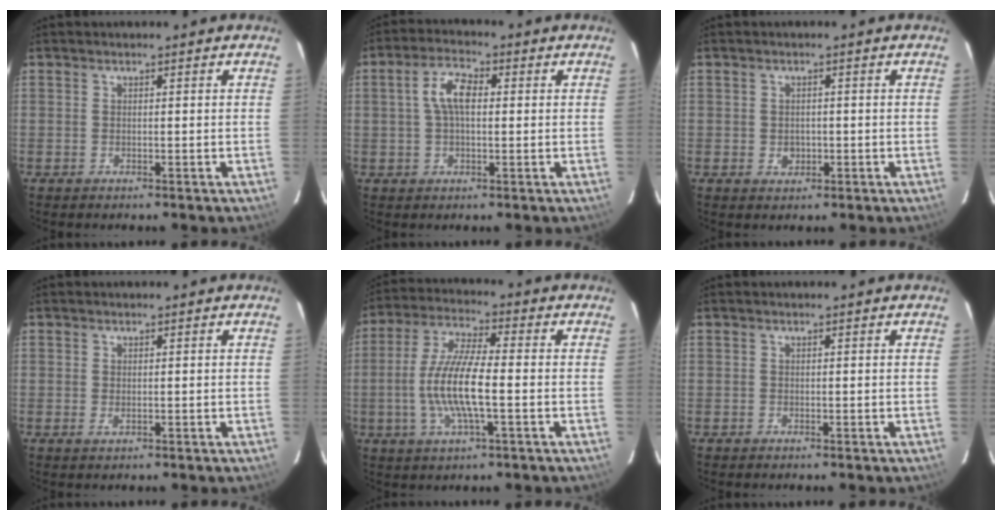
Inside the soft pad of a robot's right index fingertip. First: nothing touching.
{"total": 5.9, "force": [0.8, 2.9, 5.1], "torque": [-0.100, 0.016, 0.015]}
{"total": 2.3, "force": [-0.5, 2.0, 1.0], "torque": [-0.016, 0.001, -0.004]}
{"total": 0.8, "force": [0.0, 0.4, 0.6], "torque": [-0.013, -0.002, 0.000]}
{"total": 11.8, "force": [-2.2, 2.3, 11.3], "torque": [-0.233, -0.002, -0.044]}
{"total": 0.0}